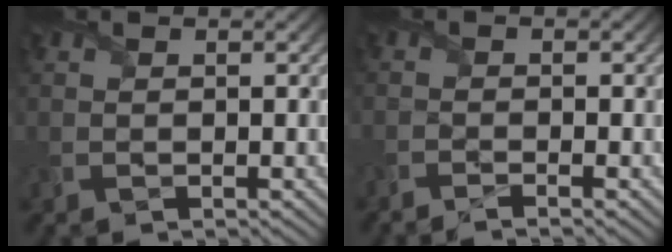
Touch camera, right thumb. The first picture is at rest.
{"total": 1.3, "force": [-1.2, -0.5, 0.5], "torque": [-0.012, -0.002, -0.027]}